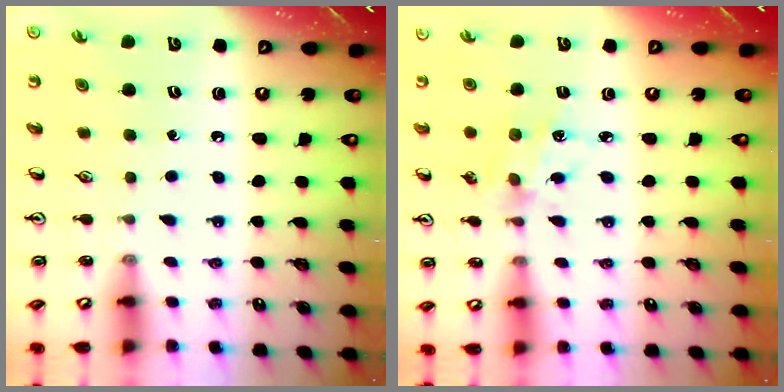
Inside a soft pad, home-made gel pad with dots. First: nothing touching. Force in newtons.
{"total": 4.9, "press": 4.9, "slide": 0.3}